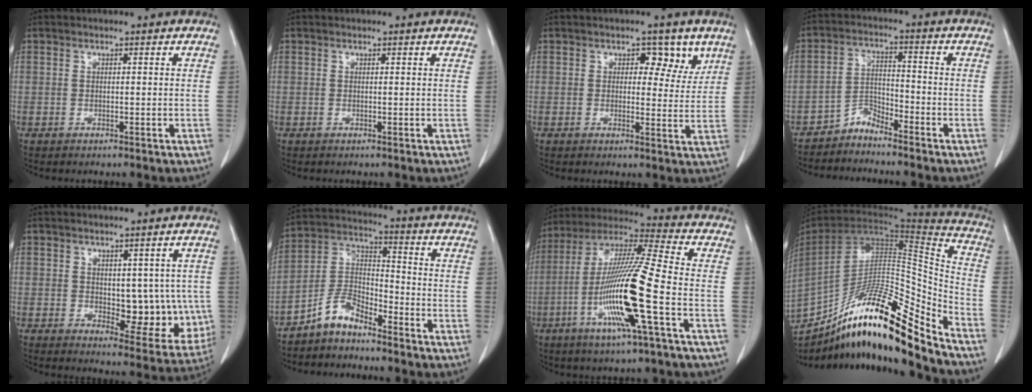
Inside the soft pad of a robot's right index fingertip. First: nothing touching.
{"total": 0.0}
{"total": 4.4, "force": [2.3, 2.7, 2.6], "torque": [-0.015, 0.004, 0.026]}
{"total": 3.5, "force": [-3.4, 0.9, 0.0], "torque": [0.007, 0.003, -0.063]}
{"total": 9.6, "force": [0.1, 4.9, 8.2], "torque": [-0.083, -0.002, 0.020]}
{"total": 6.6, "force": [-5.4, 2.5, 2.7], "torque": [-0.055, 0.014, -0.111]}
{"total": 18.0, "force": [-5.2, -0.4, 17.2], "torque": [-0.341, -0.012, -0.105]}
{"total": 27.3, "force": [-21.5, 1.5, 16.7], "torque": [-0.259, -0.020, -0.358]}